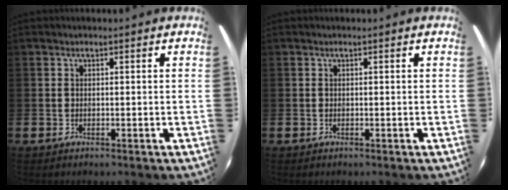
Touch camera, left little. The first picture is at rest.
{"total": 0.0}